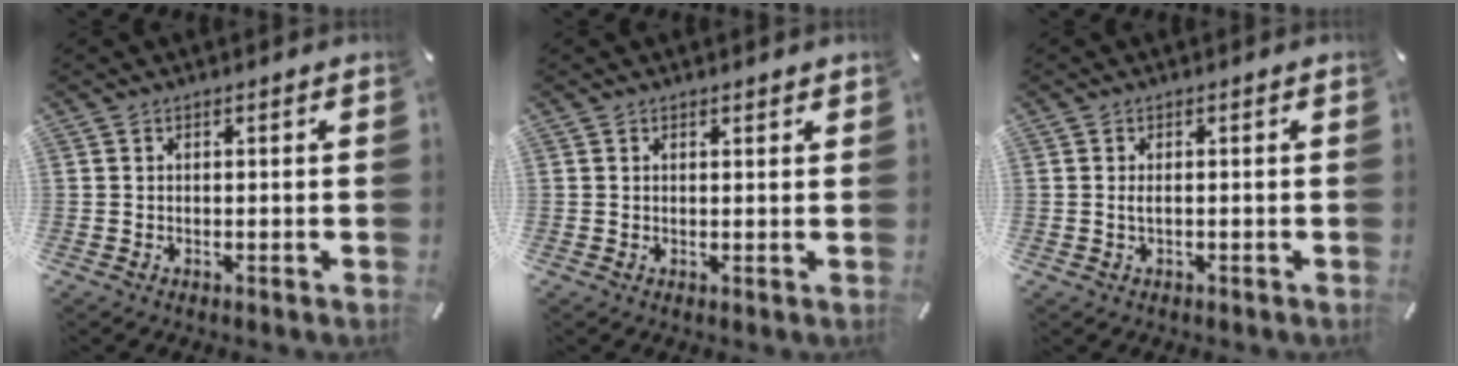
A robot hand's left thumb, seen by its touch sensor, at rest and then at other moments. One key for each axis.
{"total": 0.8, "fx": 0.7, "fy": 0.3, "fz": 0.2, "tx": -0.004, "ty": -0.001, "tz": 0.014}
{"total": 1.3, "fx": 0.0, "fy": 0.5, "fz": 1.2, "tx": -0.024, "ty": 0.001, "tz": -0.001}